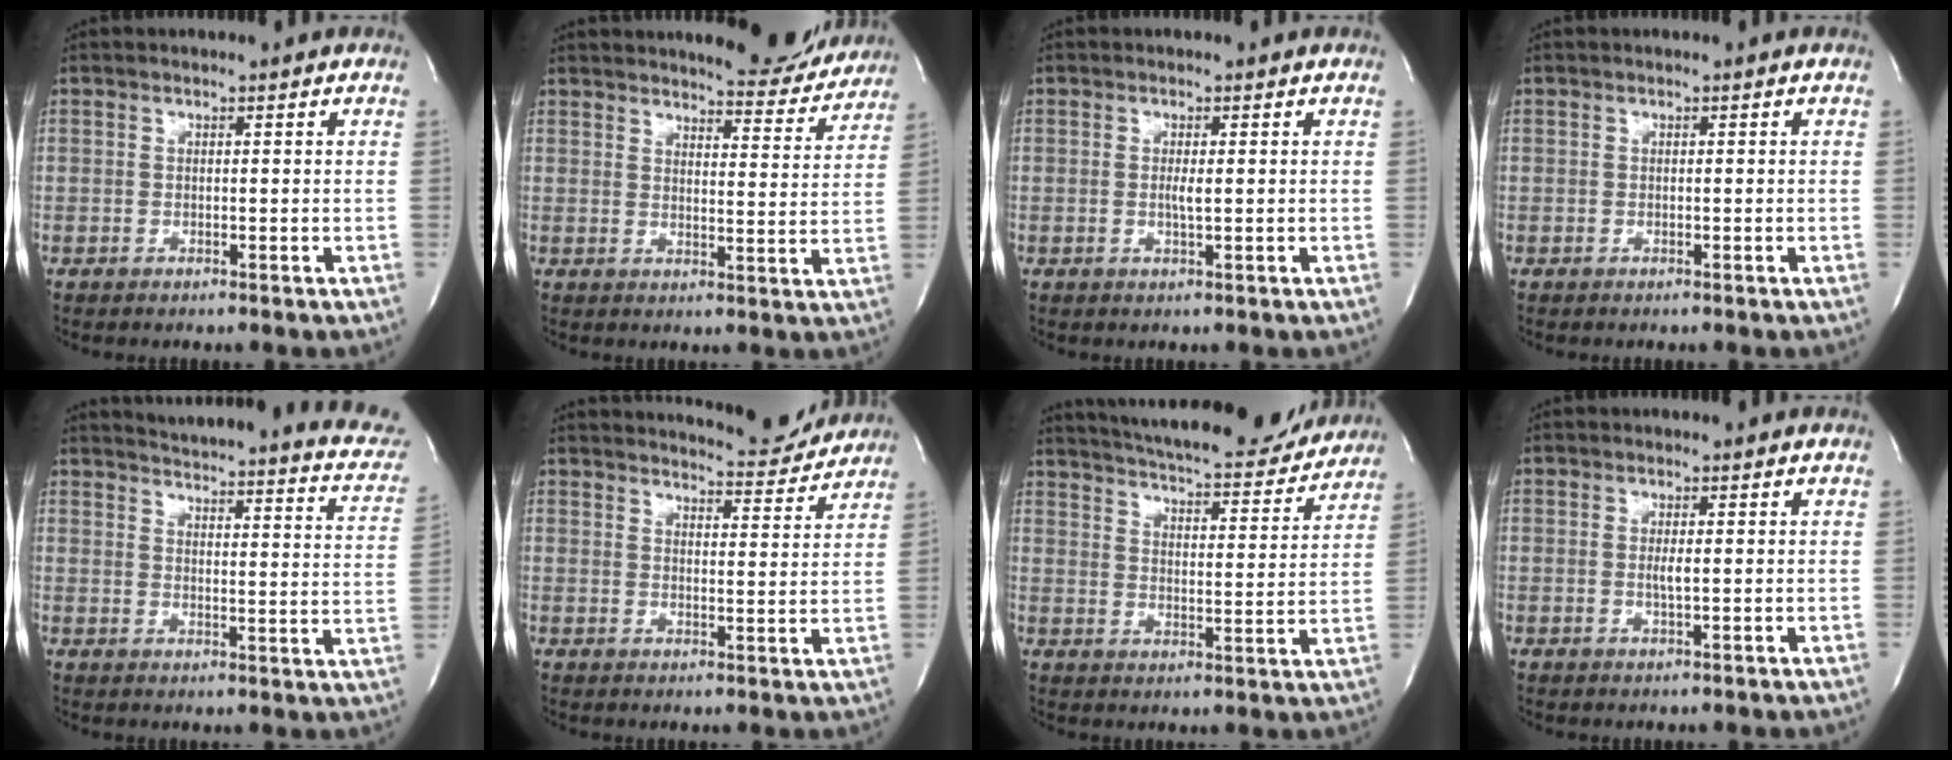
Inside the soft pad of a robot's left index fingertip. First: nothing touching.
{"total": 10.0, "force": [9.6, 1.6, 1.9], "torque": [-0.014, -0.028, 0.114]}
{"total": 1.3, "force": [-0.2, 0.0, 1.3], "torque": [-0.031, -0.006, -0.003]}
{"total": 0.0}
{"total": 21.7, "force": [19.5, 3.4, 8.8], "torque": [-0.113, -0.062, 0.211]}
{"total": 8.7, "force": [8.7, 0.7, 0.8], "torque": [-0.010, -0.018, 0.106]}
{"total": 20.4, "force": [18.7, 3.9, 7.1], "torque": [-0.115, -0.016, 0.248]}
{"total": 1.3, "force": [-0.1, 0.1, 1.3], "torque": [-0.031, -0.006, -0.002]}